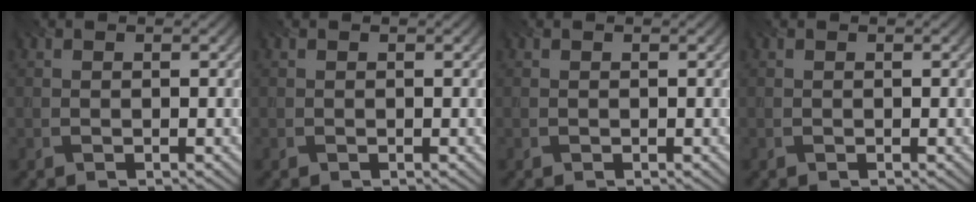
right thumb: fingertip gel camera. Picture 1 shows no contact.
{"total": 0.0}
{"total": 0.0}
{"total": 0.0}